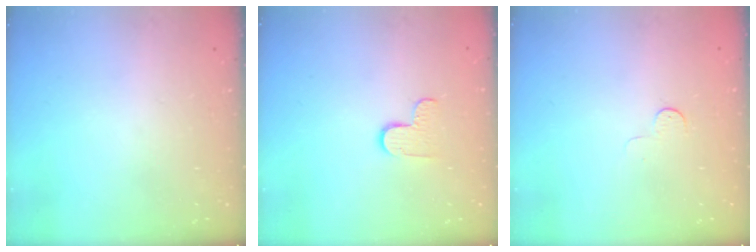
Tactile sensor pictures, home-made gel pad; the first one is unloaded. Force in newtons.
{"total": 5.8, "press": 5.8, "slide": 0.3}
{"total": 3.4, "press": 3.4, "slide": 0.4}